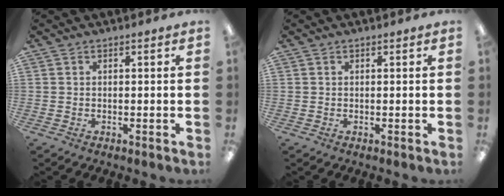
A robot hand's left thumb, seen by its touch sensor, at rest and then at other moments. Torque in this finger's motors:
{"motor_torque": [-0.12, 0.13, -0.23, 0.19, 0.00]}